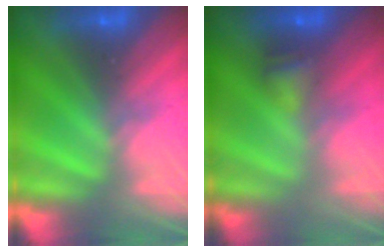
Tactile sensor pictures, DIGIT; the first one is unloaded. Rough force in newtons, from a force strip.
{"total": 2.4}